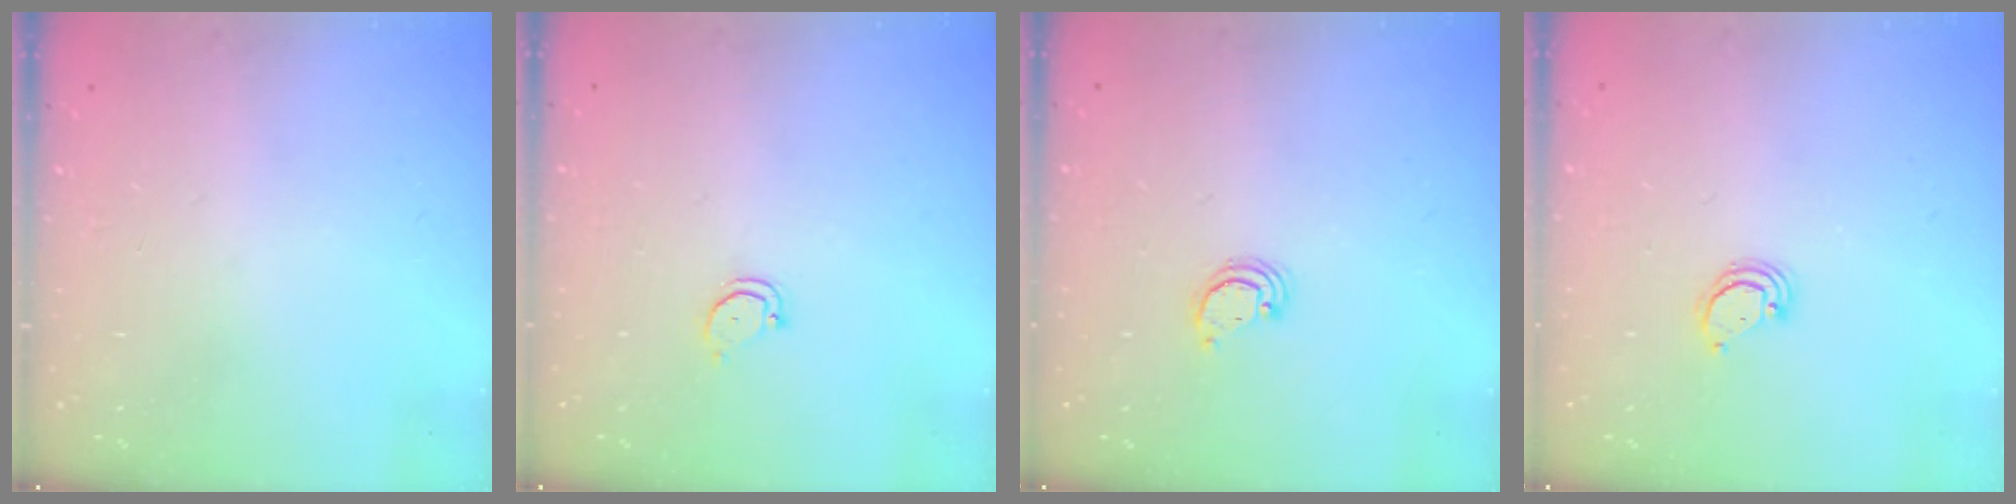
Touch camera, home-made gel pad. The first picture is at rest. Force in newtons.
{"total": 2.5, "press": 2.5, "slide": 0.3}
{"total": 2.4, "press": 2.4, "slide": 0.2}
{"total": 2.8, "press": 2.8, "slide": 0.2}